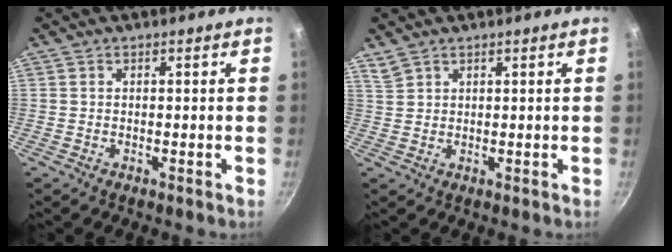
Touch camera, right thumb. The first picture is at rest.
{"total": 2.4, "force": [1.9, 1.2, 0.7], "torque": [-0.012, 0.002, 0.044]}